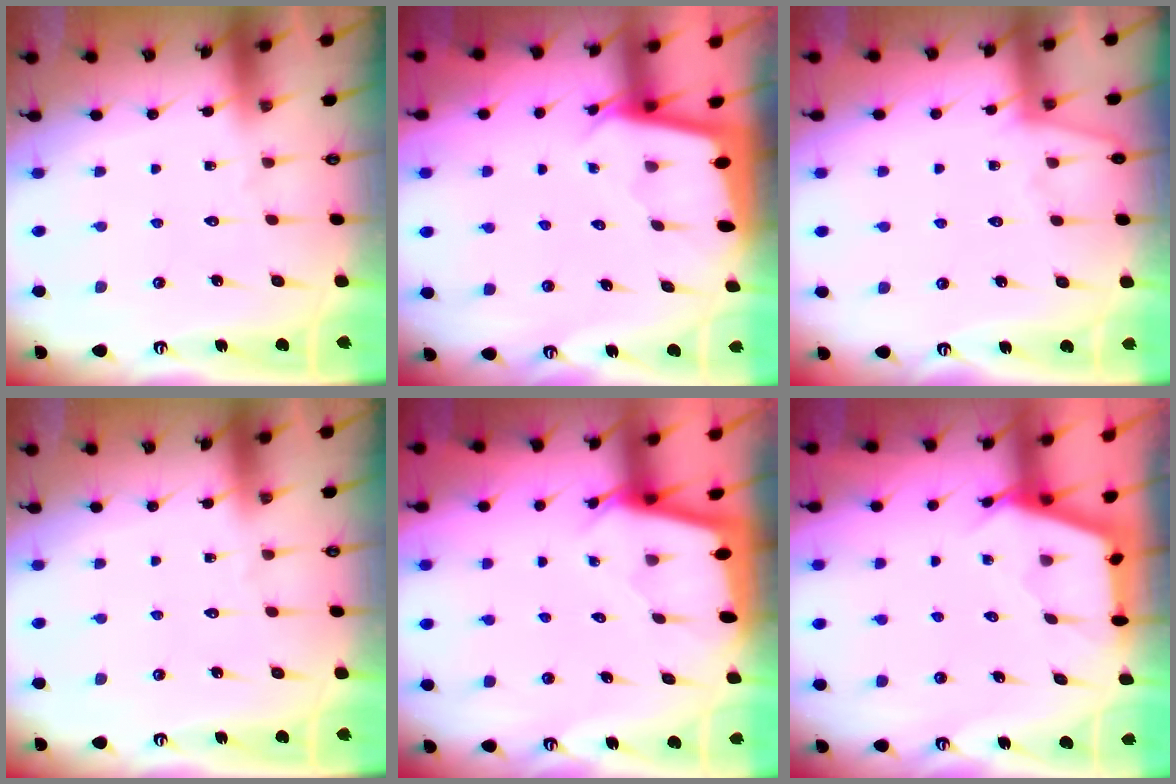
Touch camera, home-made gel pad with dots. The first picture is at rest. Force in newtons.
{"total": 2.0, "press": 2.0, "slide": 0.1}
{"total": 1.6, "press": 1.5, "slide": 0.3}
{"total": 0.0}
{"total": 2.3, "press": 2.3, "slide": 0.2}
{"total": 2.9, "press": 2.9, "slide": 0.4}